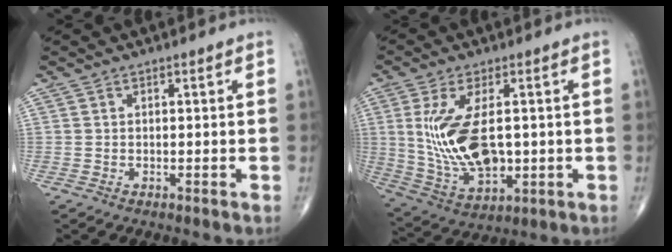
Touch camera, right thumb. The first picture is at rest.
{"total": 14.6, "force": [0.9, 7.4, 12.6], "torque": [-0.248, -0.014, 0.034]}